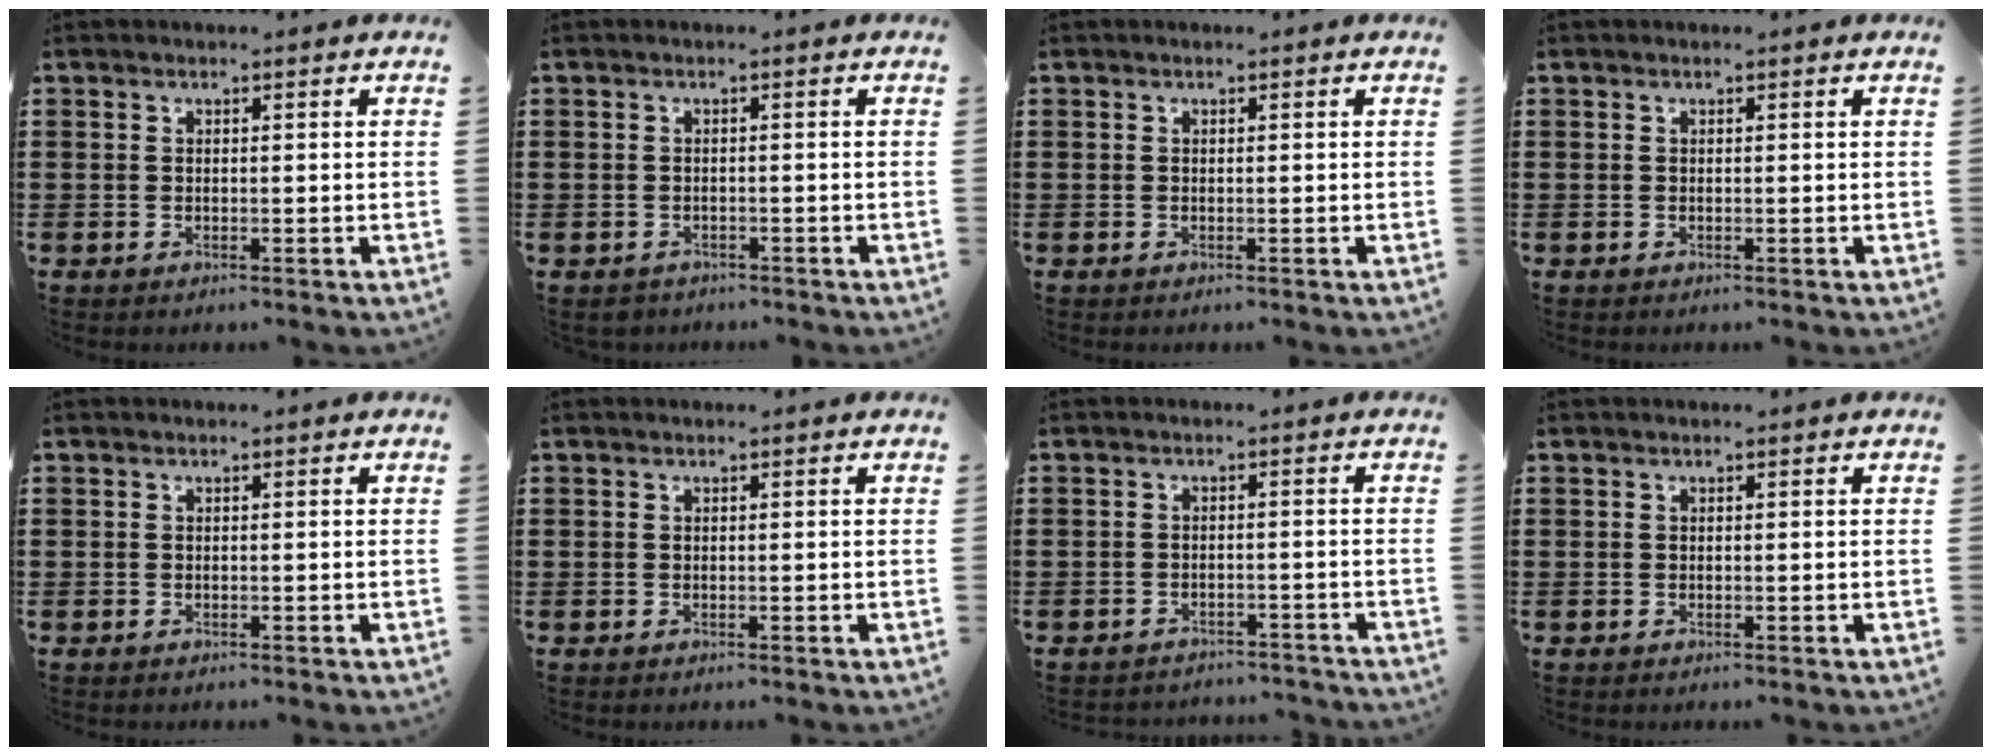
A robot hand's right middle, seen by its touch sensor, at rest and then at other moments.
{"total": 0.8, "force": [-0.7, 0.4, 0.0], "torque": [-0.002, 0.002, -0.018]}
{"total": 0.0}
{"total": 0.0}
{"total": 0.0}
{"total": 0.0}
{"total": 2.2, "force": [-2.2, 0.2, -0.2], "torque": [-0.005, 0.000, -0.050]}
{"total": 0.0}